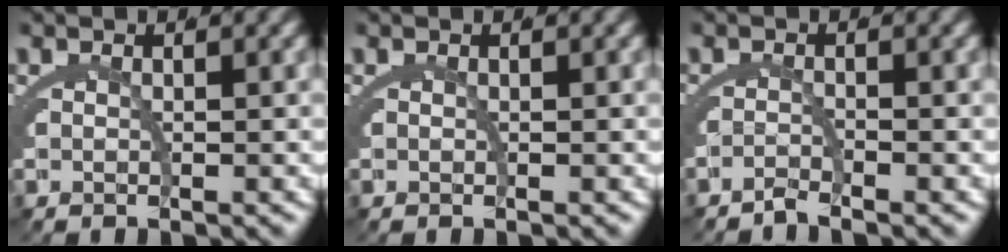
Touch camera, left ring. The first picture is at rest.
{"total": 0.0}
{"total": 1.5, "force": [-1.4, -0.5, 0.3], "torque": [-0.003, -0.004, -0.026]}